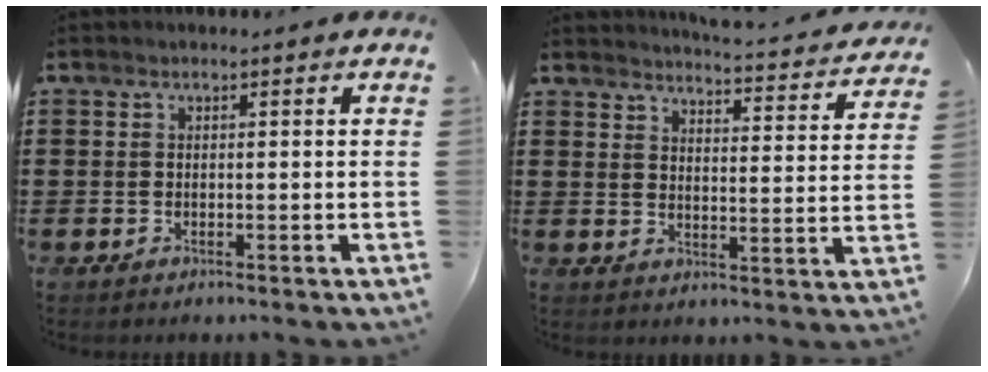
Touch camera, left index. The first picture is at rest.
{"total": 3.9, "force": [3.8, -0.3, 0.7], "torque": [-0.017, -0.038, 0.058]}